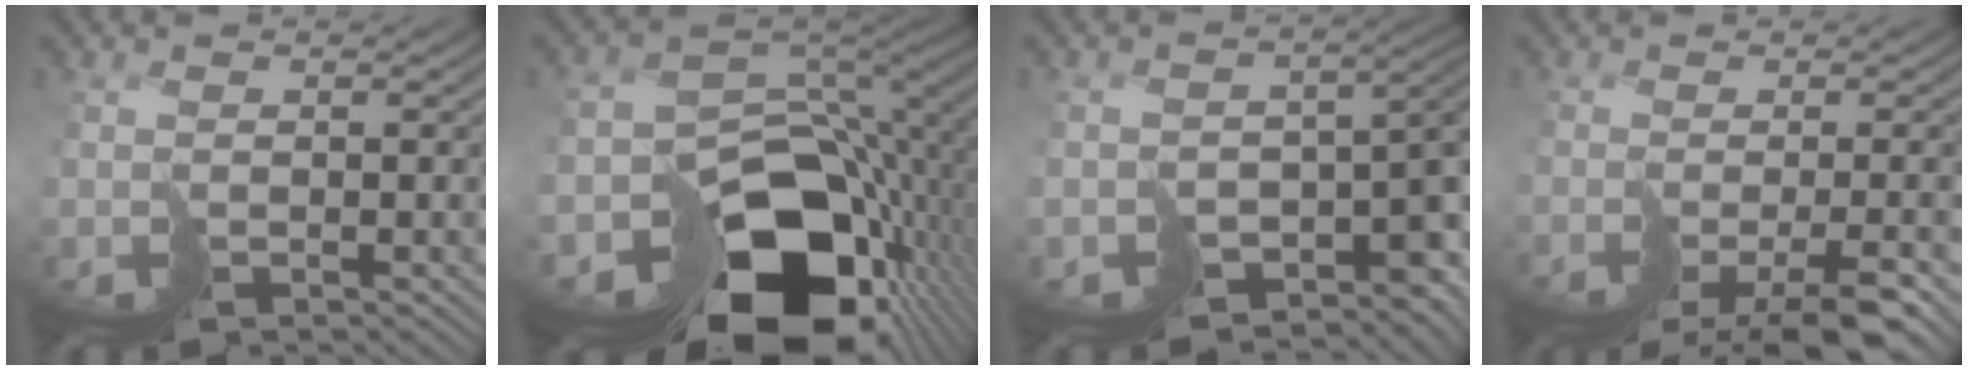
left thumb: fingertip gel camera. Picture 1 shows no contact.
{"total": 15.8, "force": [-6.7, 10.7, 9.6], "torque": [-0.170, -0.040, -0.091]}
{"total": 8.3, "force": [-4.2, 4.7, 5.3], "torque": [-0.073, -0.031, -0.034]}
{"total": 6.7, "force": [-4.2, 1.1, 5.2], "torque": [-0.062, -0.012, -0.050]}